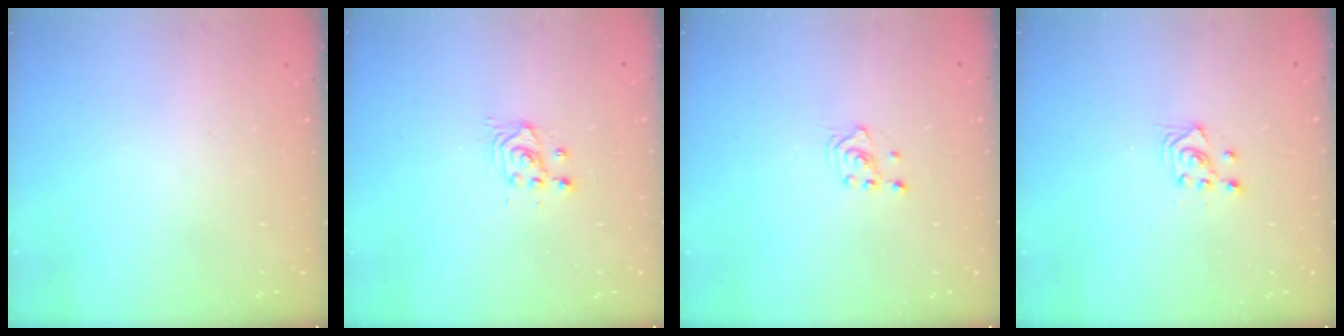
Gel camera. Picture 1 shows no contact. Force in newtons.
{"total": 2.4, "press": 2.4, "slide": 0.2}
{"total": 1.6, "press": 1.5, "slide": 0.2}
{"total": 3.4, "press": 3.3, "slide": 0.9}